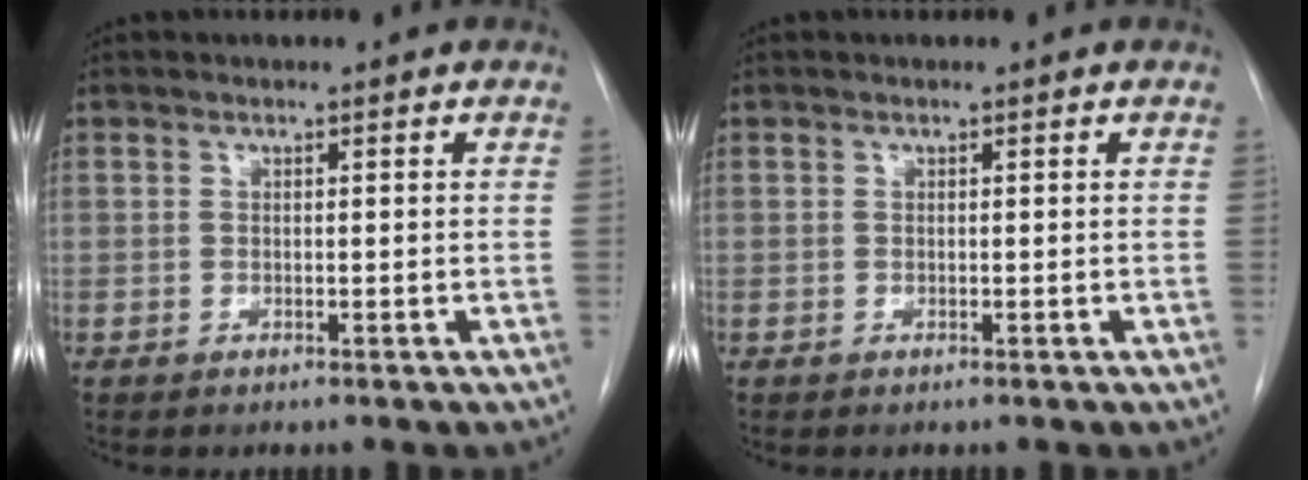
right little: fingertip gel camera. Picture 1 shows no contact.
{"total": 0.0}